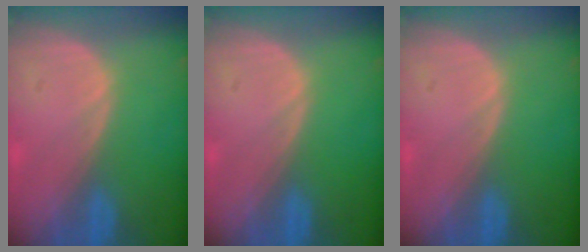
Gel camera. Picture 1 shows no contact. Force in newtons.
{"total": 0.0}
{"total": 0.0}